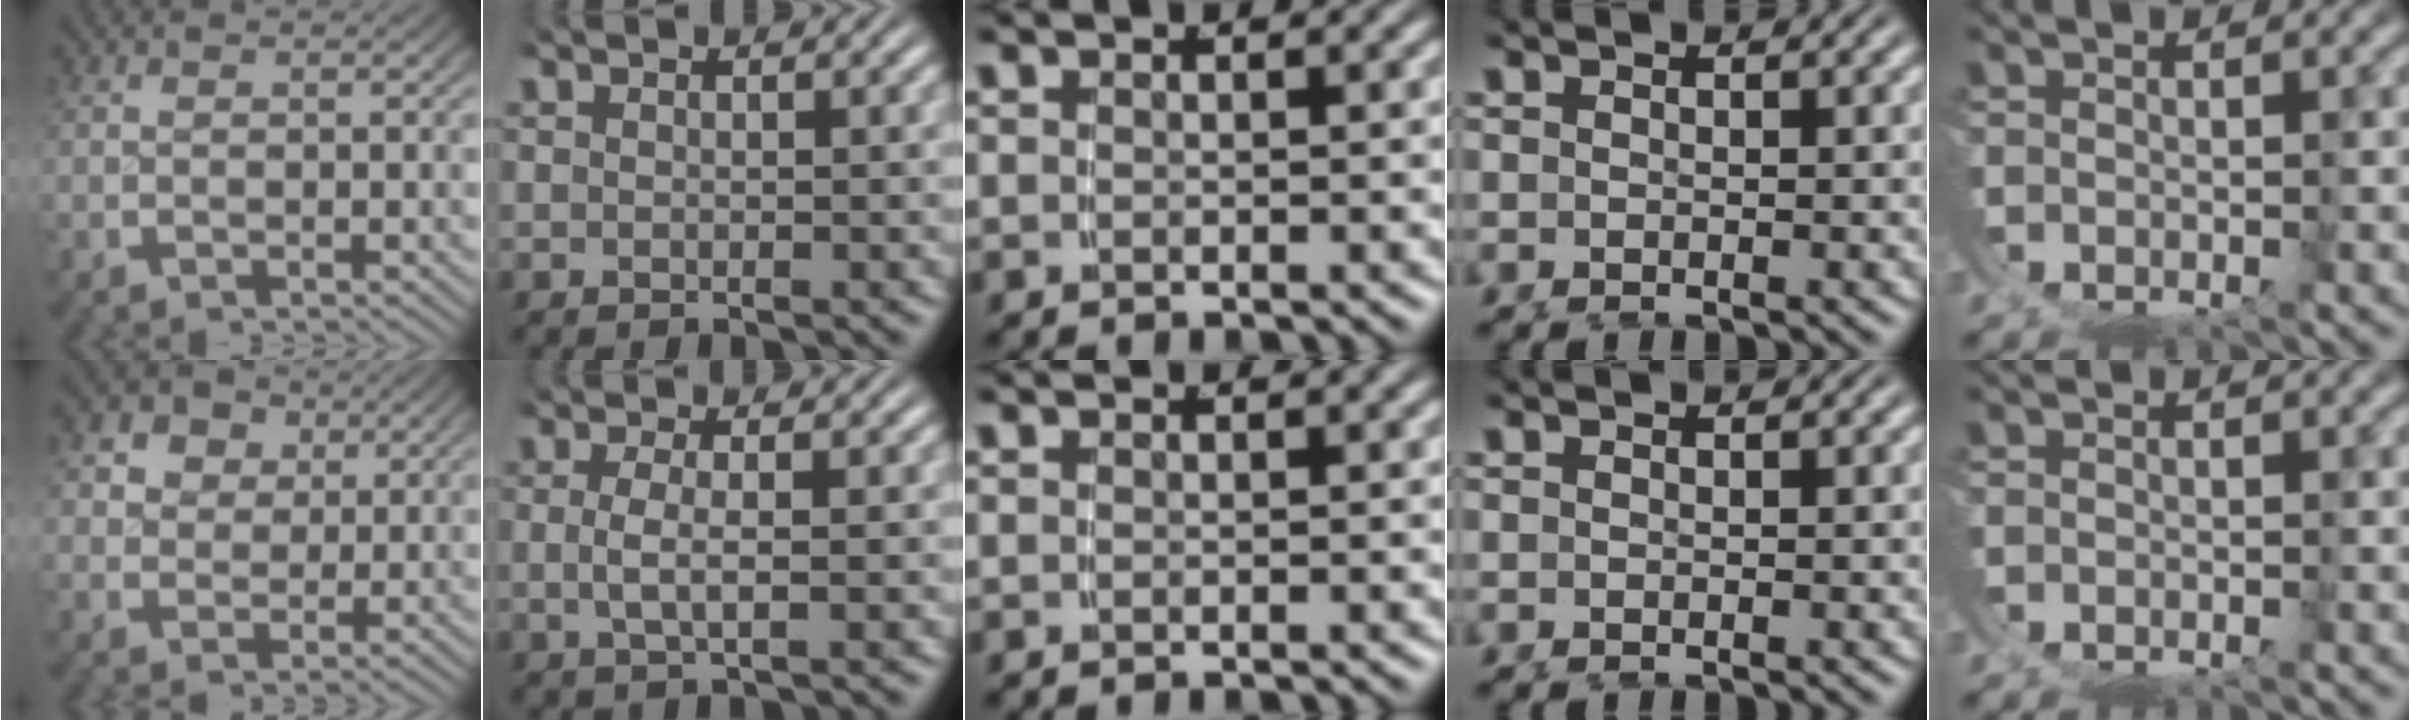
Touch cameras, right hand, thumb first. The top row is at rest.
{"thumb": {"total": 4.6, "force": [1.4, 3.9, 1.9], "torque": [-0.033, -0.011, 0.024]}, "index": {"total": 2.1, "force": [-0.1, 0.2, 2.0], "torque": [-0.049, -0.010, 0.005]}}